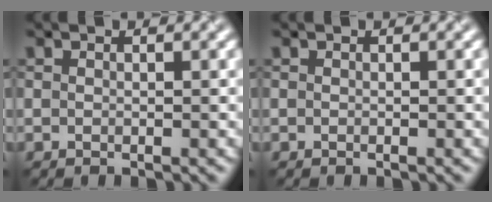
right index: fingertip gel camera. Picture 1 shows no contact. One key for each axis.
{"total": 0.0}